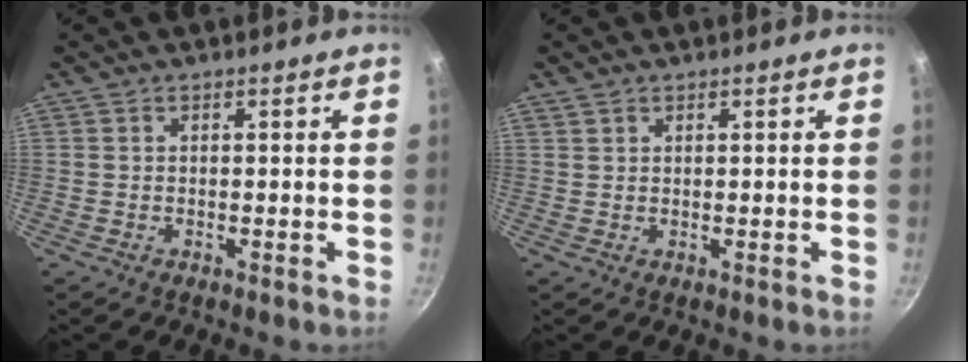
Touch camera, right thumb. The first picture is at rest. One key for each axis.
{"total": 0.9, "fx": 0.7, "fy": 0.6, "fz": 0.2, "tx": 0.000, "ty": 0.000, "tz": 0.012}